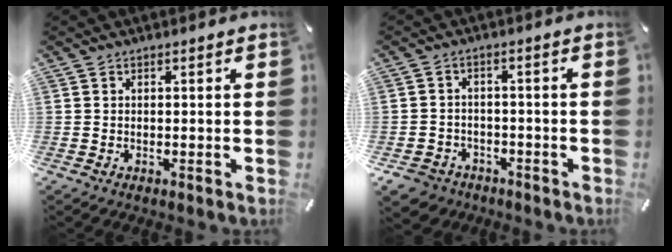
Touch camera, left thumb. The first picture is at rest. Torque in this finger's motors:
{"motor_torque": [0.08, 0.80, 1.00, 1.08, 0.36]}